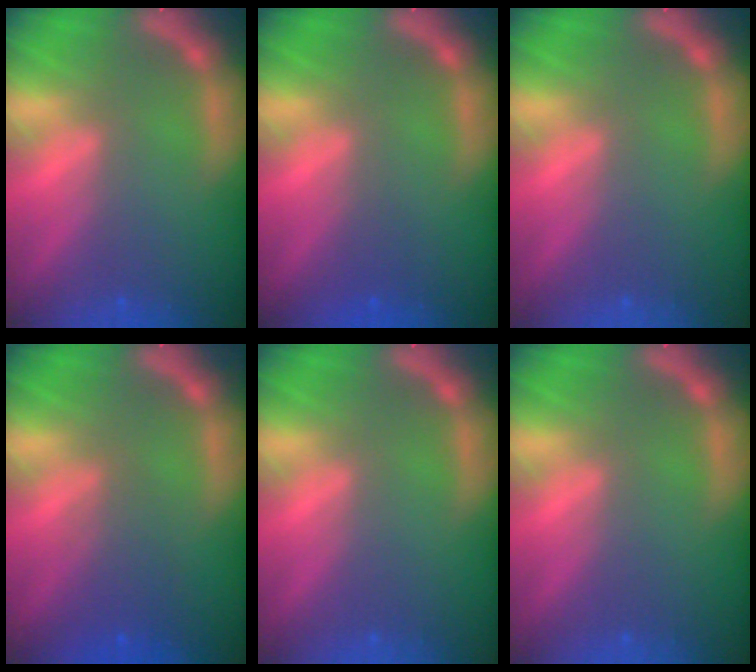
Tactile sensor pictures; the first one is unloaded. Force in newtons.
{"total": 0.9}
{"total": 0.0}
{"total": 3.0}
{"total": 0.0}
{"total": 0.0}